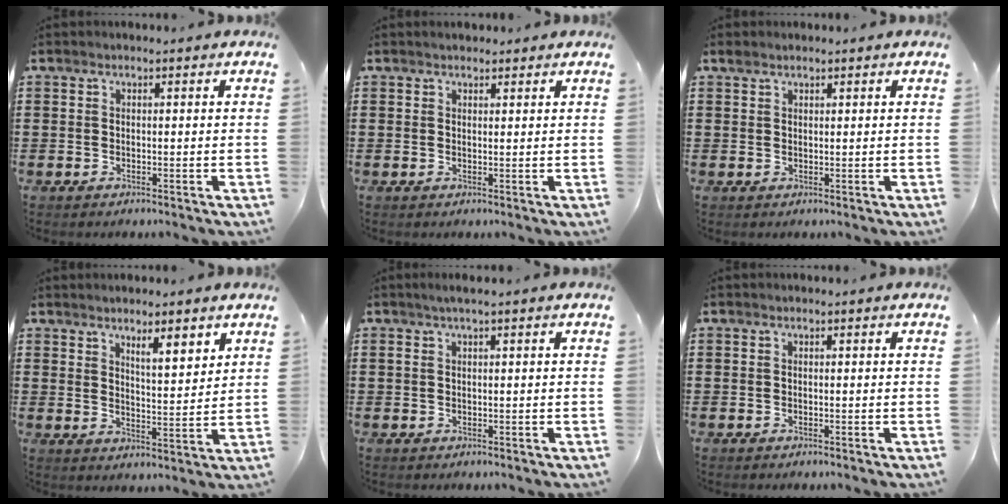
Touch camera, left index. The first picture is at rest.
{"total": 1.0, "force": [1.0, 0.3, 0.1], "torque": [-0.004, 0.002, 0.019]}
{"total": 1.2, "force": [1.0, 0.6, 0.3], "torque": [-0.008, 0.004, 0.019]}
{"total": 5.1, "force": [4.2, 0.9, 2.7], "torque": [-0.042, -0.019, 0.068]}
{"total": 1.3, "force": [0.4, 0.1, 1.2], "torque": [-0.022, 0.000, 0.007]}
{"total": 0.0}